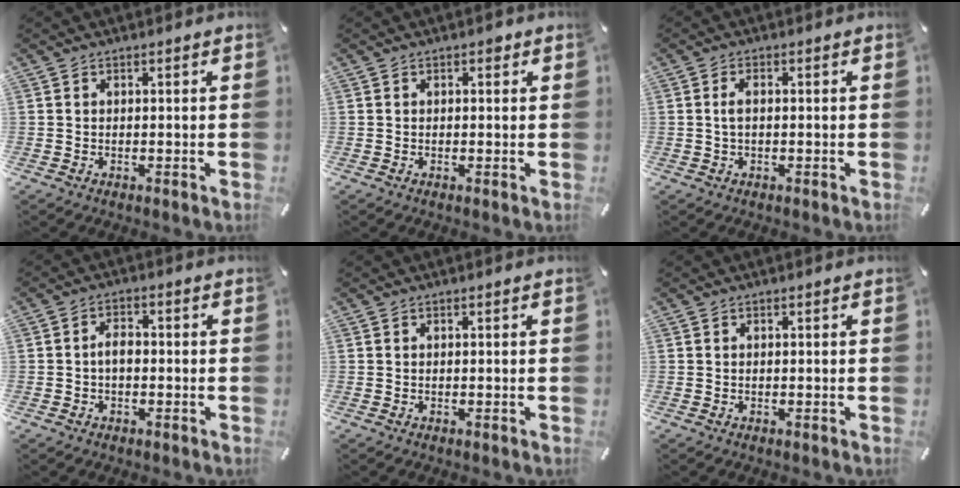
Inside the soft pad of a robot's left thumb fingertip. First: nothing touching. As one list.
[{"total": 1.1, "force": [0.1, 0.8, 0.8], "torque": [-0.009, 0.003, -0.001]}, {"total": 2.1, "force": [0.0, 0.9, 1.9], "torque": [-0.036, 0.003, -0.001]}, {"total": 4.1, "force": [-0.6, 2.7, 3.0], "torque": [-0.058, 0.009, -0.012]}, {"total": 0.0}, {"total": 0.0}]